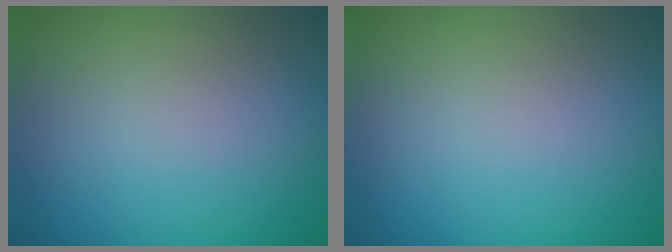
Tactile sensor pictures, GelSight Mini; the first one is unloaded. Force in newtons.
{"total": 0.0}